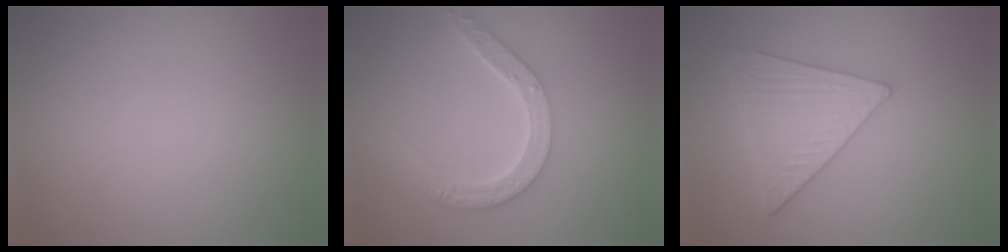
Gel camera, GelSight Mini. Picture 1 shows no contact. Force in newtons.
{"total": 4.5, "press": 3.6, "slide": 2.7}
{"total": 3.9, "press": 3.6, "slide": 1.3}